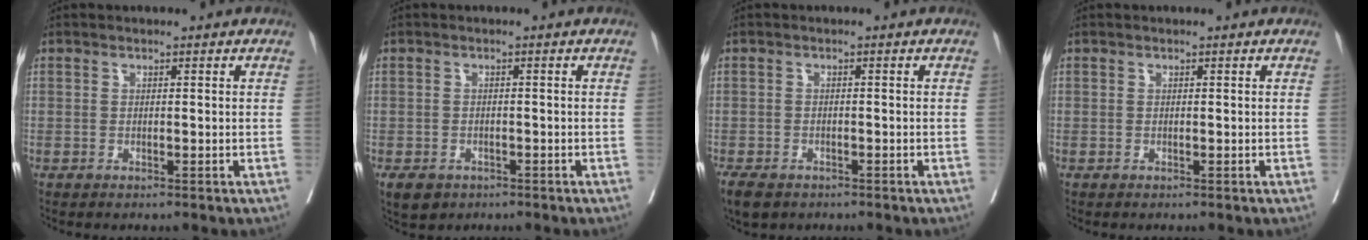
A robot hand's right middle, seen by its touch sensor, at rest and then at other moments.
{"total": 4.4, "force": [-2.8, 3.0, 1.5], "torque": [-0.024, -0.003, -0.040]}
{"total": 5.6, "force": [-4.0, 3.0, 2.5], "torque": [-0.048, -0.009, -0.064]}
{"total": 0.0}